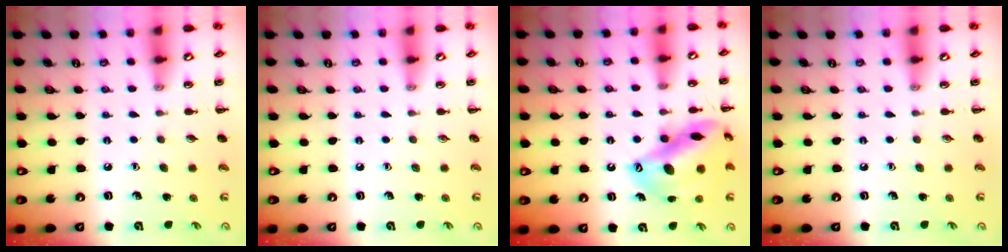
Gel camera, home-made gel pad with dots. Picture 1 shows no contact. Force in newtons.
{"total": 0.0}
{"total": 18.6, "press": 18.6, "slide": 1.6}
{"total": 0.0}